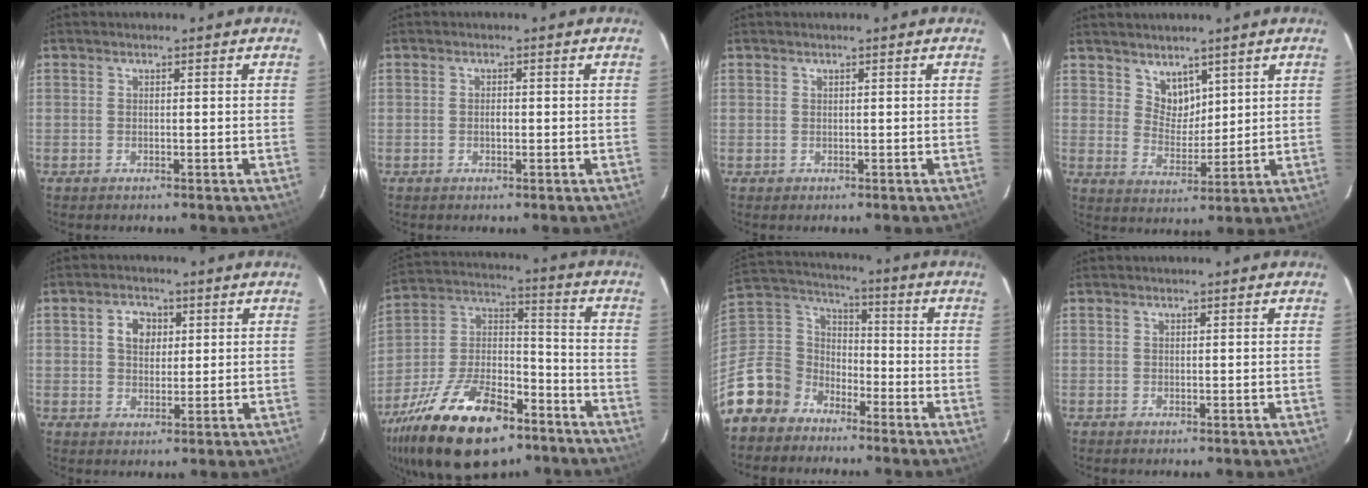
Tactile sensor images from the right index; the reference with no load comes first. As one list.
[{"total": 1.1, "force": [-0.3, 0.7, 0.8], "torque": [-0.013, 0.001, -0.004]}, {"total": 0.7, "force": [0.1, 0.7, -0.1], "torque": [0.004, 0.004, 0.002]}, {"total": 5.1, "force": [3.7, 3.3, 1.3], "torque": [-0.013, 0.002, 0.073]}, {"total": 4.9, "force": [1.5, 3.7, 2.8], "torque": [-0.042, 0.016, 0.028]}, {"total": 25.3, "force": [-15.8, 11.5, 16.1], "torque": [-0.319, -0.003, -0.261]}, {"total": 12.6, "force": [-8.6, 8.9, 2.2], "torque": [-0.081, 0.041, -0.168]}, {"total": 0.0}]